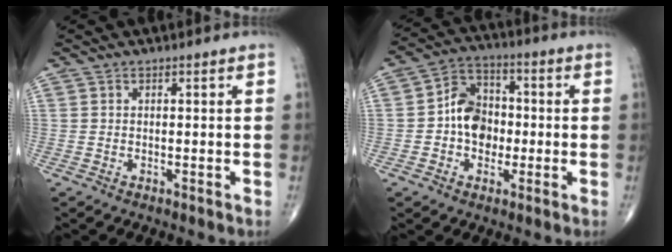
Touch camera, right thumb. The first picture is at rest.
{"total": 9.4, "force": [-1.0, 7.4, 5.8], "torque": [-0.065, 0.028, -0.029]}